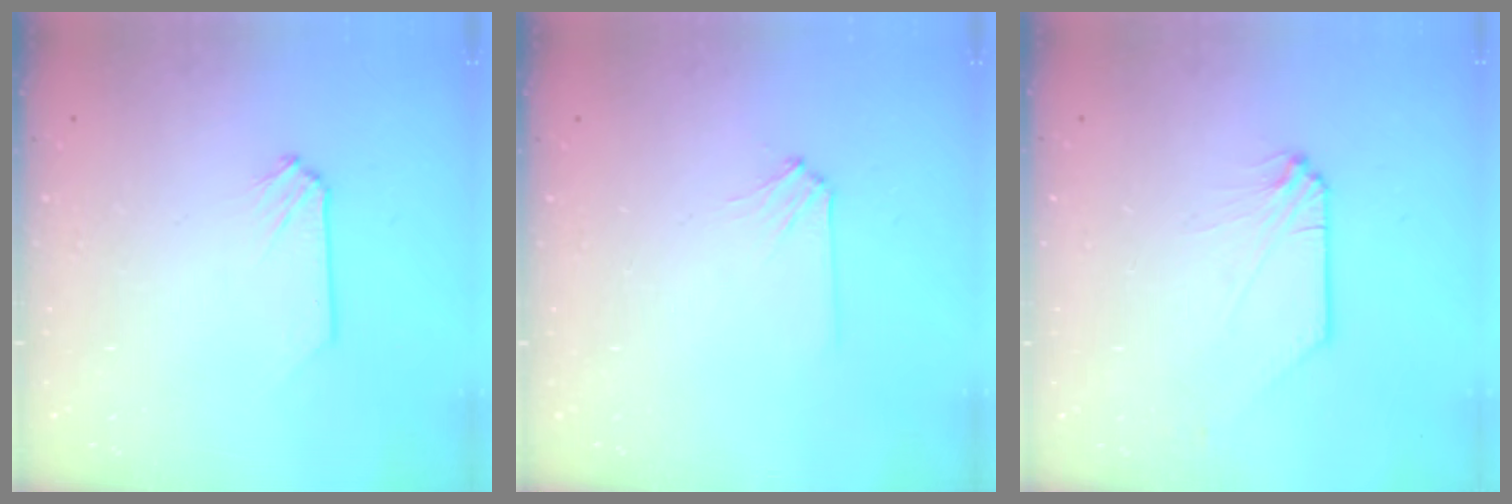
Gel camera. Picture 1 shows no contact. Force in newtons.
{"total": 2.4, "press": 2.4, "slide": 0.5}
{"total": 0.0}